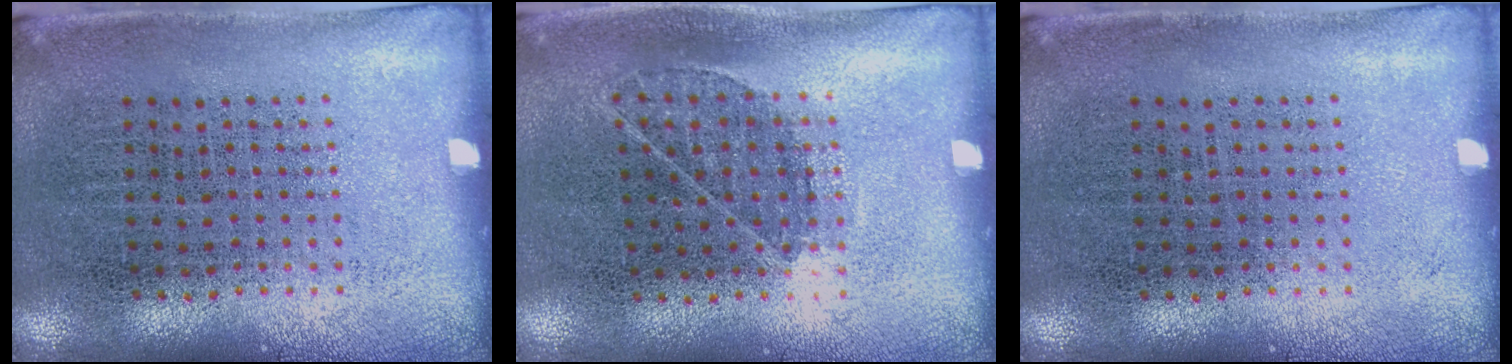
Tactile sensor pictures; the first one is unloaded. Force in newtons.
{"total": 0.8, "press": 0.7, "slide": 0.5}
{"total": 0.0}